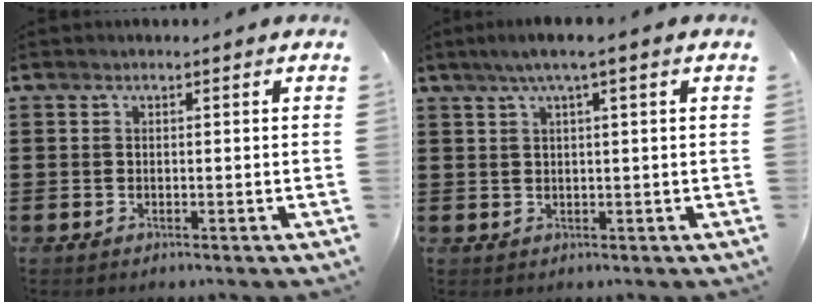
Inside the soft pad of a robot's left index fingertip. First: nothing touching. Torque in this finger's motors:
{"motor_torque": [1.10, -1.04, 0.56, 0.15]}